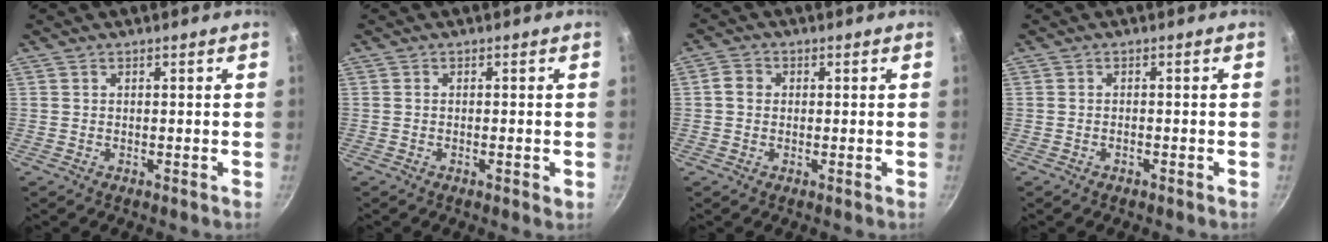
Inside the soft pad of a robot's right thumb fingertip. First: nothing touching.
{"total": 1.4, "force": [-0.5, 0.4, 1.2], "torque": [-0.024, 0.002, -0.011]}
{"total": 2.8, "force": [0.1, 2.4, 1.3], "torque": [-0.019, 0.006, -0.005]}
{"total": 0.8, "force": [-0.6, 0.3, 0.5], "torque": [-0.012, 0.007, -0.011]}